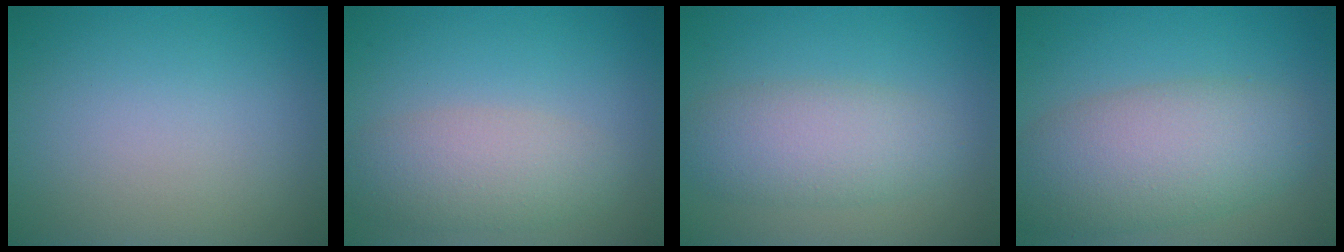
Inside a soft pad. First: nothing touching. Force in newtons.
{"total": 4.0, "press": 4.0, "slide": 0.2}
{"total": 4.3, "press": 4.3, "slide": 0.0}
{"total": 7.2, "press": 7.2, "slide": 0.1}